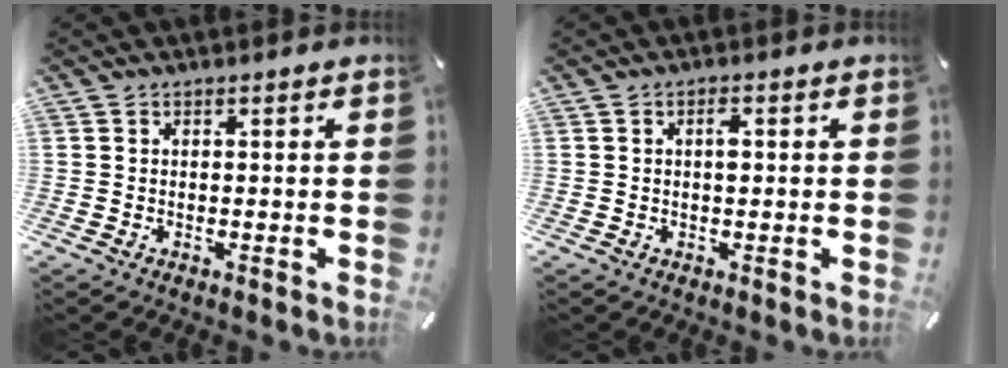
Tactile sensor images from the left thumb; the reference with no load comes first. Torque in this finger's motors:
{"motor_torque": [0.17, 0.43, 0.35, 0.01, 0.01]}